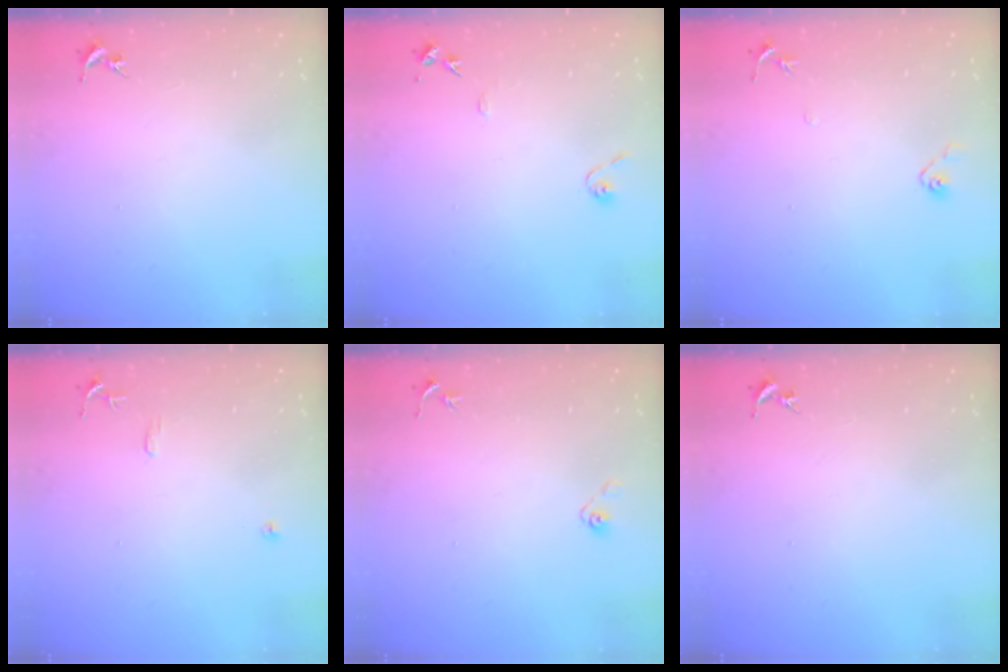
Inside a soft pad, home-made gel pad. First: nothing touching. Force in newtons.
{"total": 7.9, "press": 7.9, "slide": 0.8}
{"total": 4.8, "press": 4.7, "slide": 1.0}
{"total": 7.1, "press": 7.1, "slide": 0.7}
{"total": 3.7, "press": 3.2, "slide": 1.9}
{"total": 0.0}